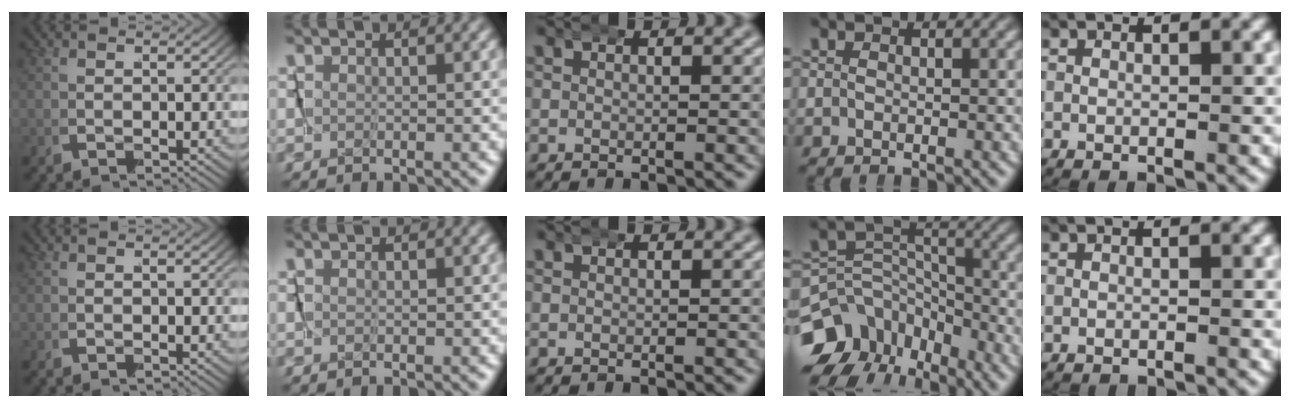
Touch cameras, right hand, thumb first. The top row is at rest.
{"ring": {"total": 10.6, "force": [-4.3, 8.5, 4.6], "torque": [-0.089, -0.044, -0.068]}, "little": {"total": 0.6, "force": [-0.6, 0.0, -0.1], "torque": [-0.002, -0.002, -0.006]}}